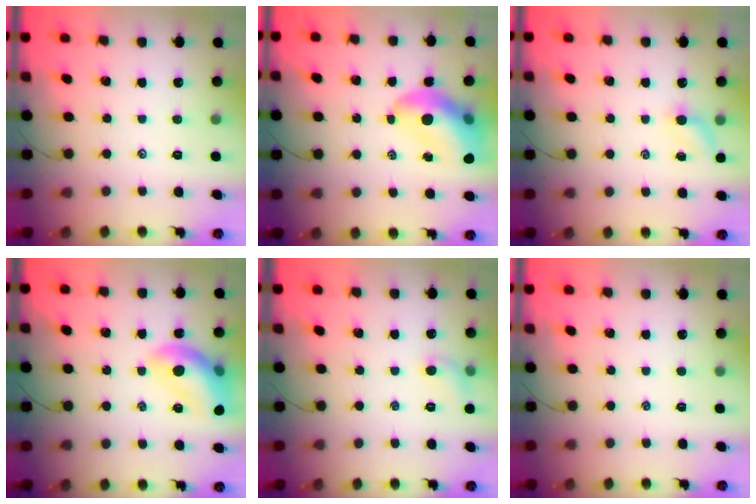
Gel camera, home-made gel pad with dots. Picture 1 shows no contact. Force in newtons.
{"total": 13.4, "press": 12.9, "slide": 3.8}
{"total": 3.7, "press": 3.5, "slide": 1.1}
{"total": 14.9, "press": 14.8, "slide": 1.7}
{"total": 5.2, "press": 5.0, "slide": 1.2}
{"total": 0.0}